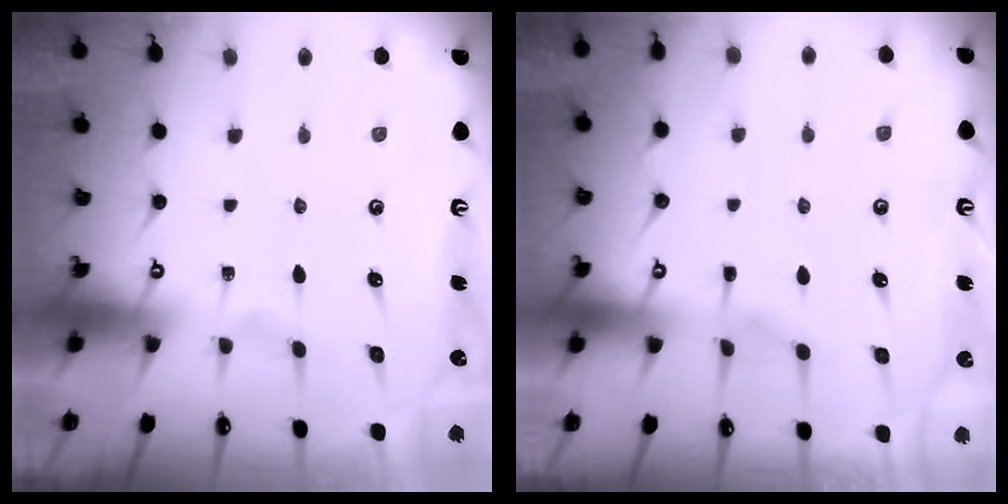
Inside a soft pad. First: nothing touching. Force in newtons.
{"total": 2.1, "press": 2.1, "slide": 0.4}